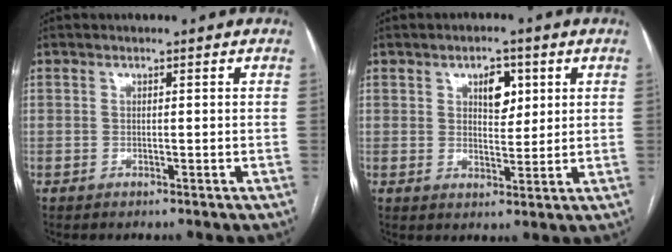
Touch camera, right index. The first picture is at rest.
{"total": 4.7, "force": [1.9, 2.5, 3.5], "torque": [-0.052, 0.006, 0.032]}